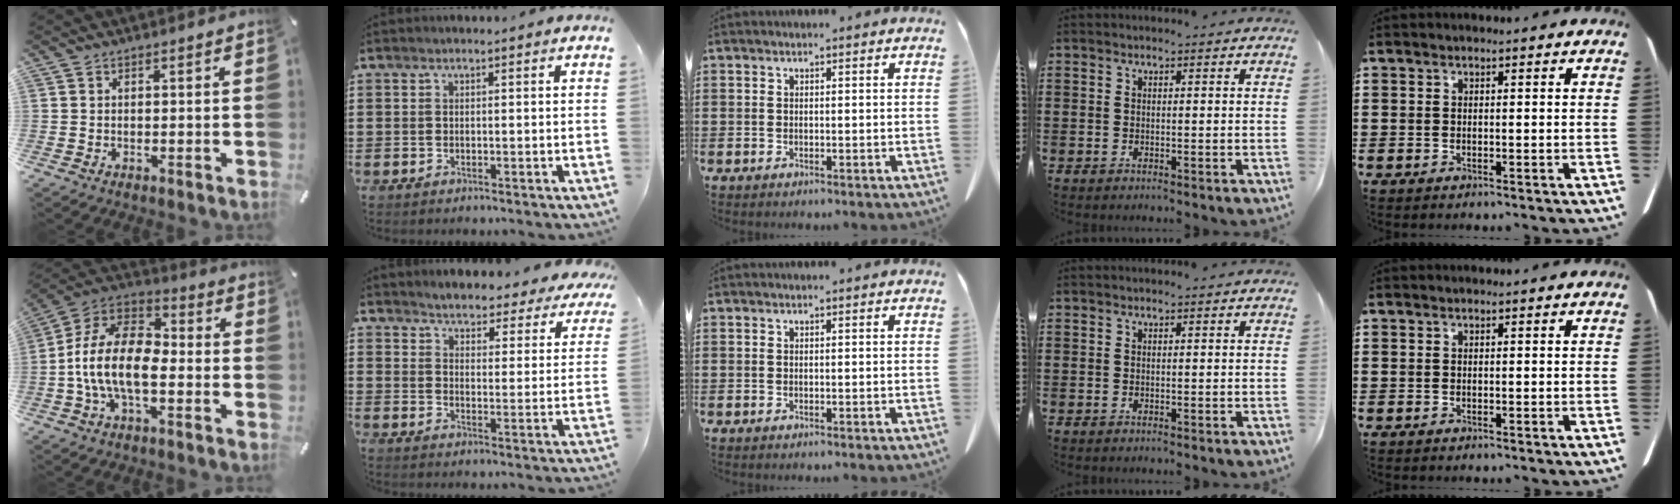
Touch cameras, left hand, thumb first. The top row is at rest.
{"thumb": {"total": 14.6, "force": [-4.4, 8.1, 11.3], "torque": [-0.244, 0.015, -0.083]}, "index": {"total": 3.8, "force": [3.8, -0.1, 0.2], "torque": [-0.028, -0.034, 0.060]}}